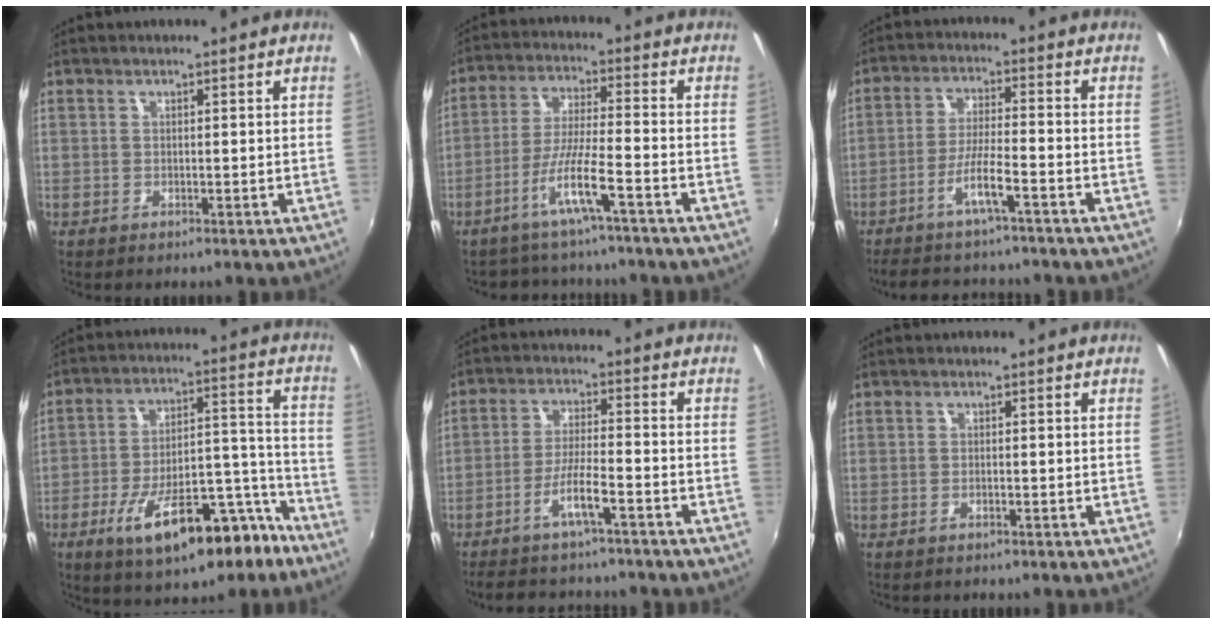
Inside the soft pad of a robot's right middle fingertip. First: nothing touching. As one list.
[{"total": 7.1, "force": [-5.0, 0.6, 5.0], "torque": [-0.105, 0.001, -0.090]}, {"total": 10.5, "force": [-8.7, 0.9, 5.7], "torque": [-0.121, -0.005, -0.142]}, {"total": 18.5, "force": [-11.6, 7.1, 12.6], "torque": [-0.214, 0.014, -0.165]}, {"total": 10.0, "force": [-8.2, 1.2, 5.6], "torque": [-0.117, -0.005, -0.134]}, {"total": 0.5, "force": [-0.4, 0.3, 0.1], "torque": [-0.002, -0.001, -0.009]}]